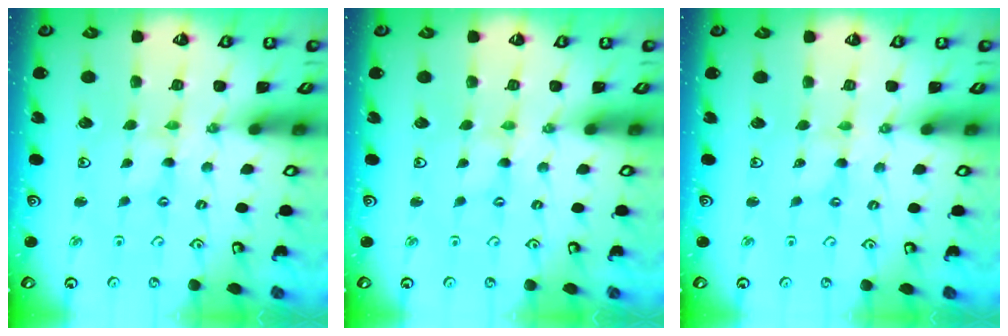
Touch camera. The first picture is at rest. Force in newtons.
{"total": 0.0}
{"total": 0.0}